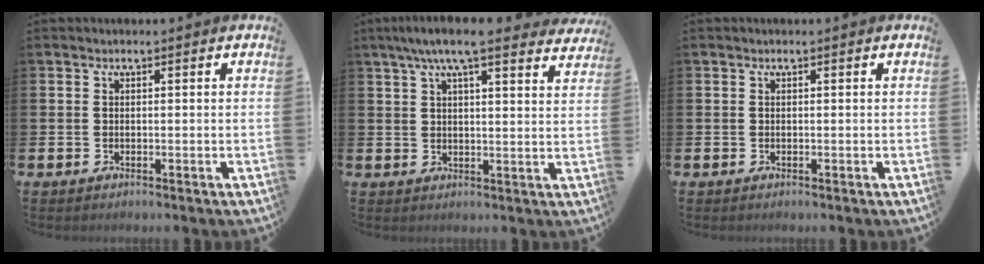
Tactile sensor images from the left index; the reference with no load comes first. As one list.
[{"total": 7.6, "force": [6.6, 1.1, 3.7], "torque": [-0.069, -0.023, 0.115]}, {"total": 0.0}]